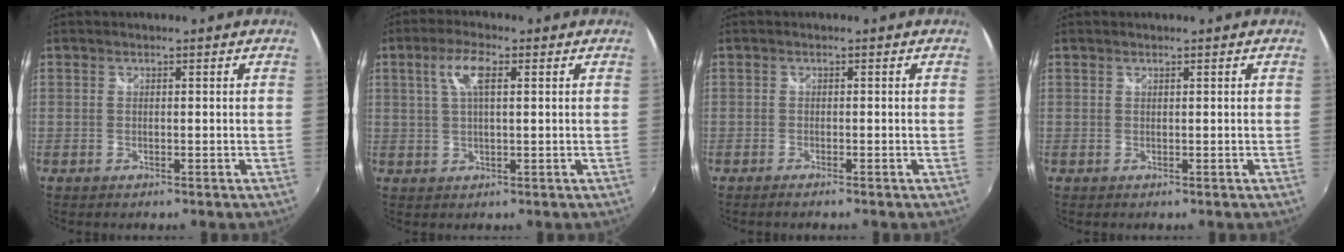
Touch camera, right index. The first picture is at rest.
{"total": 5.2, "force": [1.7, 1.6, 4.7], "torque": [-0.090, 0.008, 0.034]}
{"total": 1.0, "force": [-0.9, 0.0, 0.4], "torque": [-0.009, -0.005, -0.018]}
{"total": 0.0}